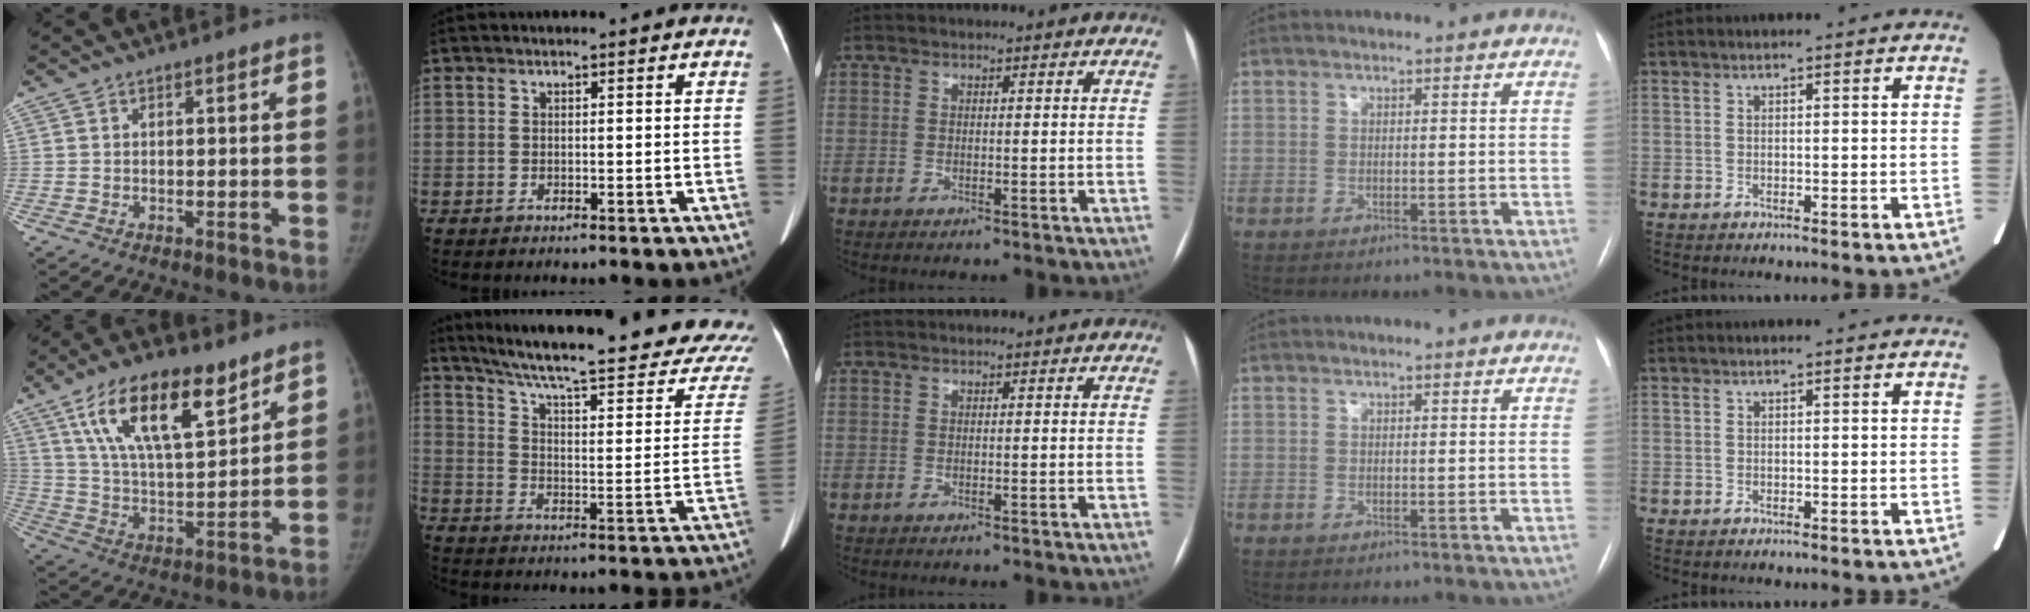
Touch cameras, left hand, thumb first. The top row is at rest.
{"thumb": {"total": 18.8, "force": [10.7, 7.5, 13.5], "torque": [-0.201, -0.042, 0.197]}, "index": {"total": 29.1, "force": [24.6, 2.8, 15.3], "torque": [-0.230, -0.055, 0.315]}}